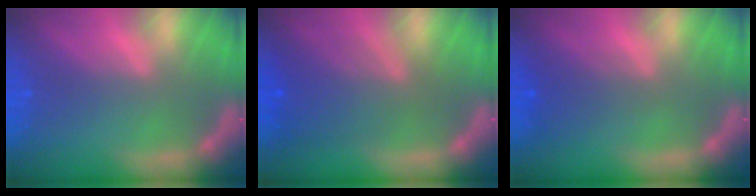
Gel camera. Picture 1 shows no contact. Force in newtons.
{"total": 6.1}
{"total": 2.4}